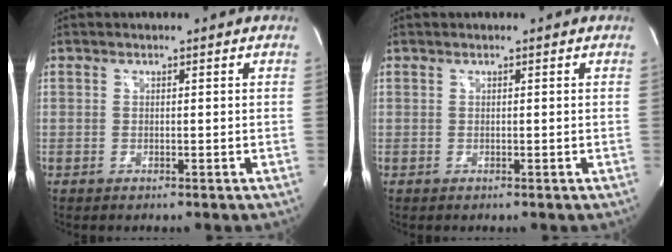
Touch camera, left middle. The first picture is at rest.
{"total": 0.0}